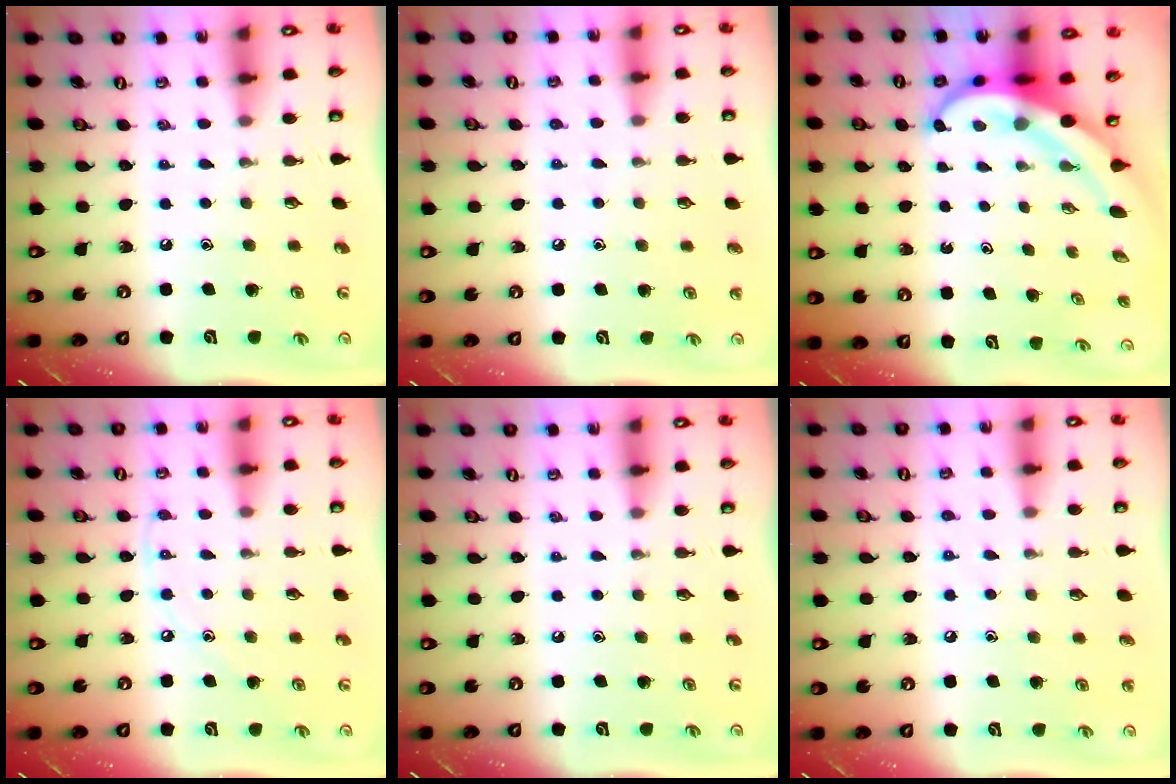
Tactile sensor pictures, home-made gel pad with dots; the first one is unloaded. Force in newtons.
{"total": 3.9, "press": 3.7, "slide": 0.9}
{"total": 8.1, "press": 7.9, "slide": 1.8}
{"total": 6.2, "press": 6.2, "slide": 0.6}
{"total": 0.0}
{"total": 4.1, "press": 4.1, "slide": 0.4}